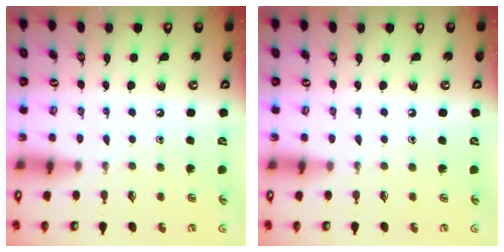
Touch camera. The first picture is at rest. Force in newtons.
{"total": 0.0}